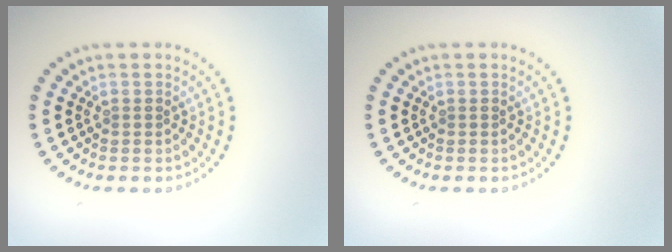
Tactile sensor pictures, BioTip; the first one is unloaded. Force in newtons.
{"total": 0.0}